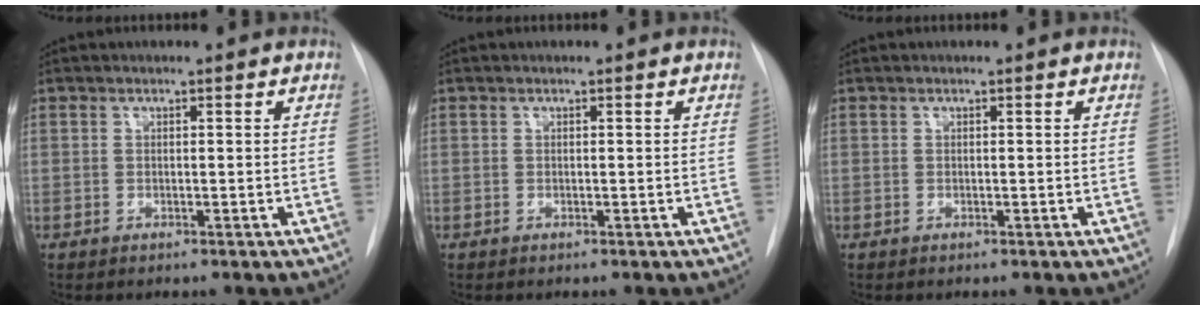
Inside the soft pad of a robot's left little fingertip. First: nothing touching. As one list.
[{"total": 0.0}, {"total": 0.0}]